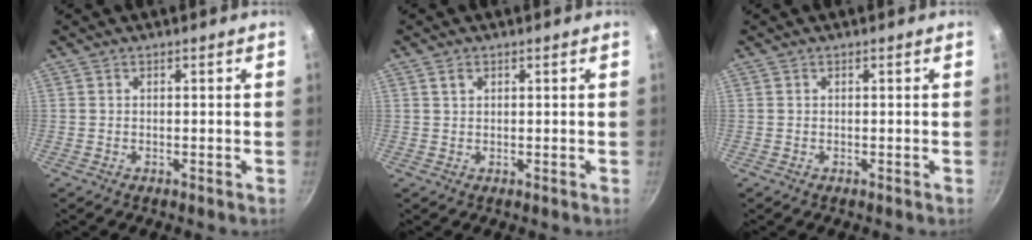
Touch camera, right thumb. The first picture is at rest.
{"total": 1.2, "force": [0.7, 0.7, 0.7], "torque": [-0.011, -0.001, 0.012]}
{"total": 0.0}